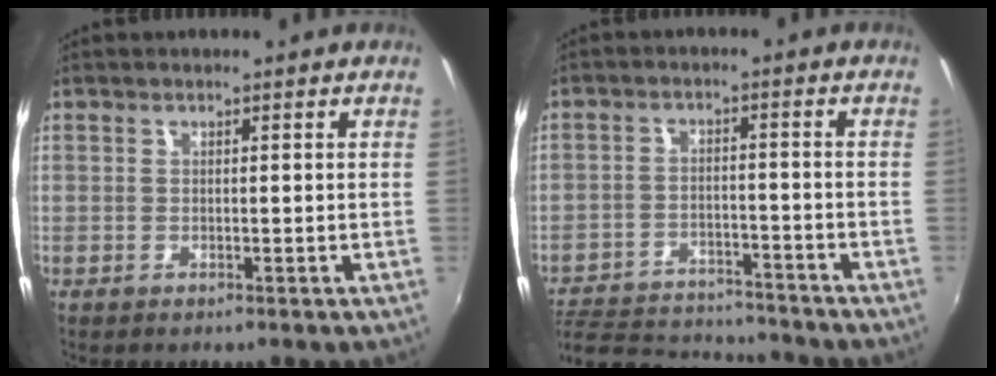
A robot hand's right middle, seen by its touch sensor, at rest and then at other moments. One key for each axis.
{"total": 15.1, "fx": -13.7, "fy": 4.1, "fz": 5.0, "tx": -0.120, "ty": -0.006, "tz": -0.205}